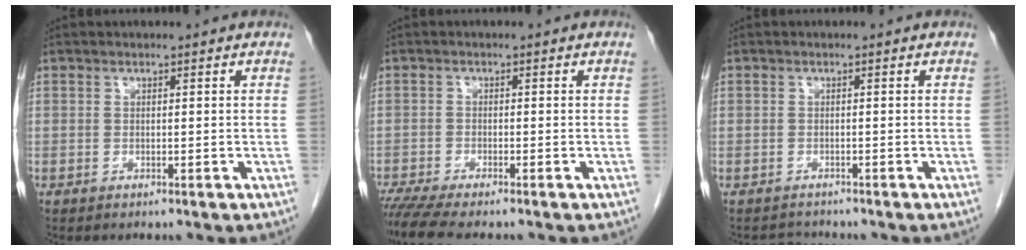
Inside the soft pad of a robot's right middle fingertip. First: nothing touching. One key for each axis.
{"total": 5.2, "fx": -4.5, "fy": -0.2, "fz": 2.6, "tx": -0.042, "ty": -0.016, "tz": -0.077}
{"total": 1.3, "fx": -1.0, "fy": 0.4, "fz": -0.7, "tx": 0.002, "ty": -0.005, "tz": -0.021}